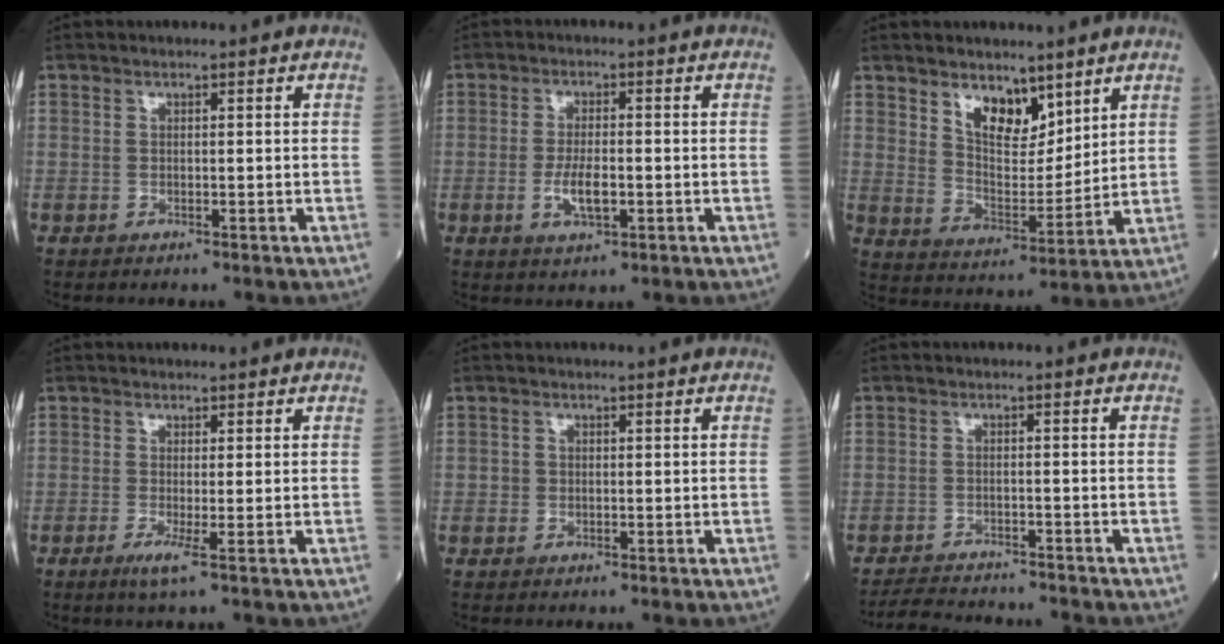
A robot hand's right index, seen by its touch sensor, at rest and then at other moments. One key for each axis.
{"total": 4.7, "fx": -1.3, "fy": 1.5, "fz": 4.2, "tx": -0.081, "ty": -0.001, "tz": -0.021}
{"total": 8.6, "fx": 5.9, "fy": 4.7, "fz": 4.2, "tx": -0.068, "ty": -0.007, "tz": 0.112}
{"total": 2.2, "fx": -0.9, "fy": -0.5, "fz": 1.9, "tx": -0.043, "ty": -0.009, "tz": -0.017}
{"total": 1.0, "fx": -0.2, "fy": 0.9, "fz": 0.0, "tx": 0.004, "ty": 0.004, "tz": -0.005}
{"total": 7.7, "fx": -7.4, "fy": 1.3, "fz": 1.5, "tx": -0.026, "ty": -0.004, "tz": -0.113}